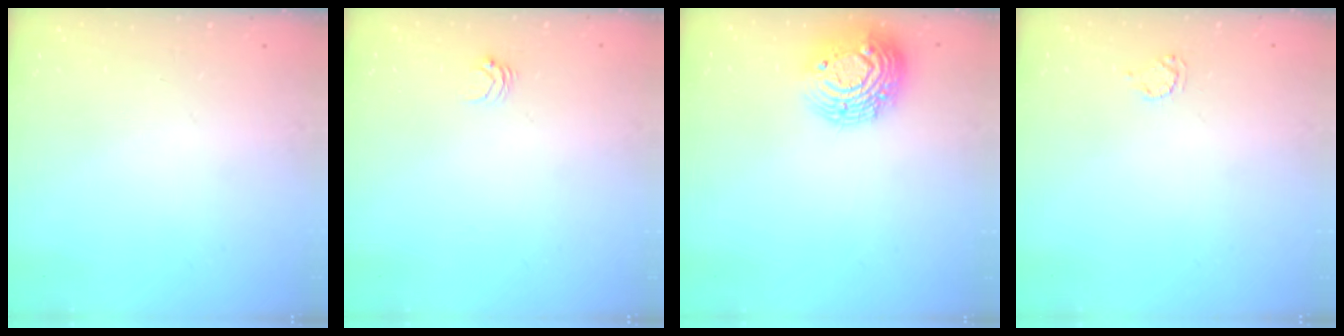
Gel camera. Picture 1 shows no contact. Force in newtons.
{"total": 2.9, "press": 2.8, "slide": 0.4}
{"total": 15.6, "press": 15.6, "slide": 1.0}
{"total": 2.9, "press": 2.9, "slide": 0.3}